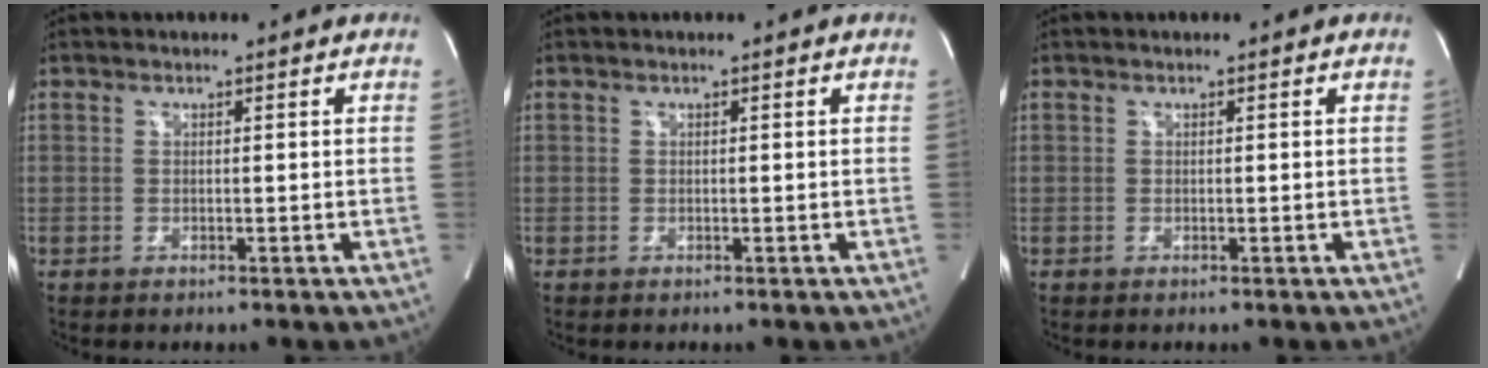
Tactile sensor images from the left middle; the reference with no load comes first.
{"total": 0.0}
{"total": 0.0}